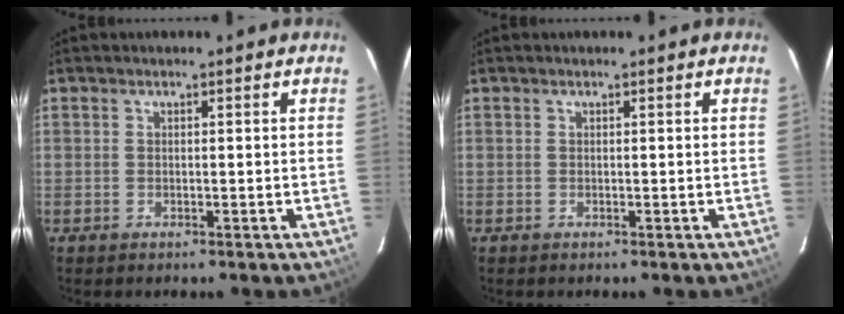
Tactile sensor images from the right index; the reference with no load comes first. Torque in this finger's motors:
{"motor_torque": [0.00, 0.00, 0.00, 0.00]}